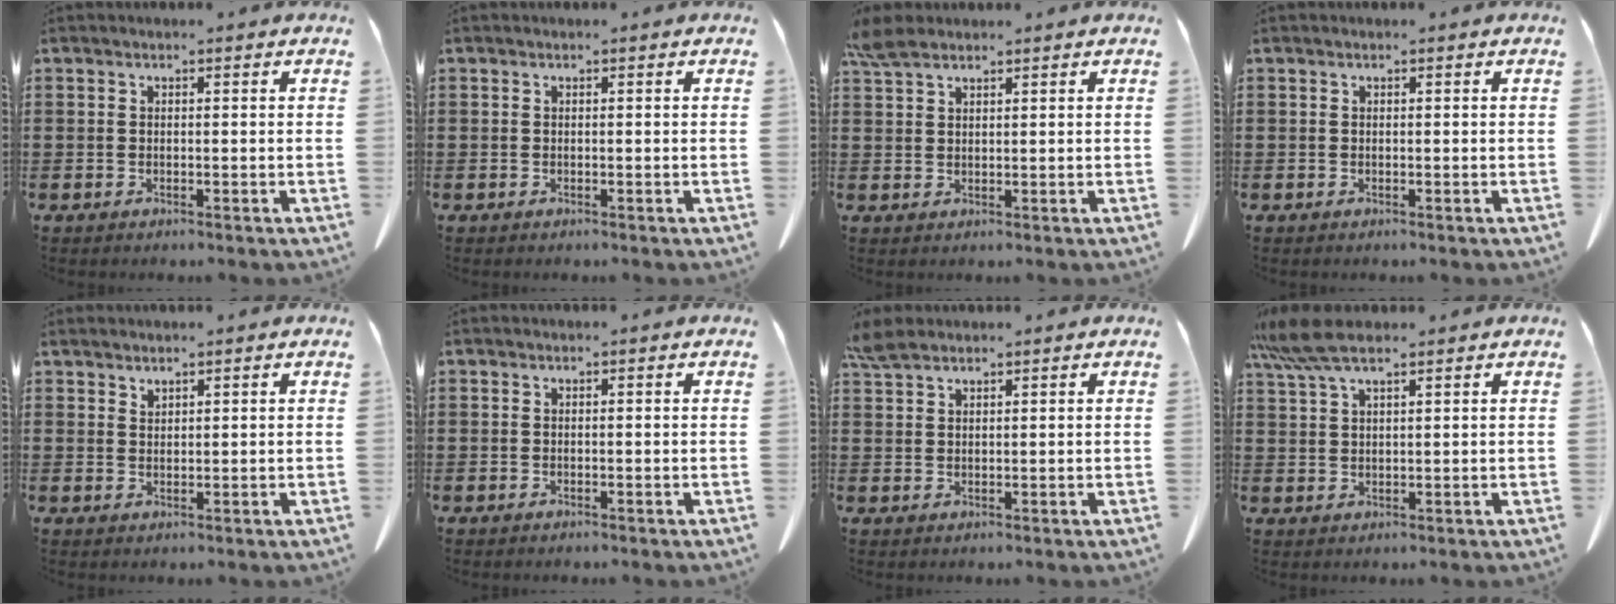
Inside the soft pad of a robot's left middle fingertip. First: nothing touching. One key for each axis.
{"total": 0.0}
{"total": 3.7, "fx": 2.9, "fy": 1.3, "fz": 2.0, "tx": -0.047, "ty": 0.000, "tz": 0.056}
{"total": 0.0}
{"total": 1.5, "fx": 1.5, "fy": 0.1, "fz": 0.1, "tx": -0.006, "ty": -0.003, "tz": 0.029}
{"total": 0.0}
{"total": 3.3, "fx": 2.7, "fy": 1.0, "fz": 1.5, "tx": -0.037, "ty": 0.001, "tz": 0.054}
{"total": 6.6, "fx": 4.8, "fy": 1.3, "fz": 4.3, "tx": -0.102, "ty": -0.008, "tz": 0.088}